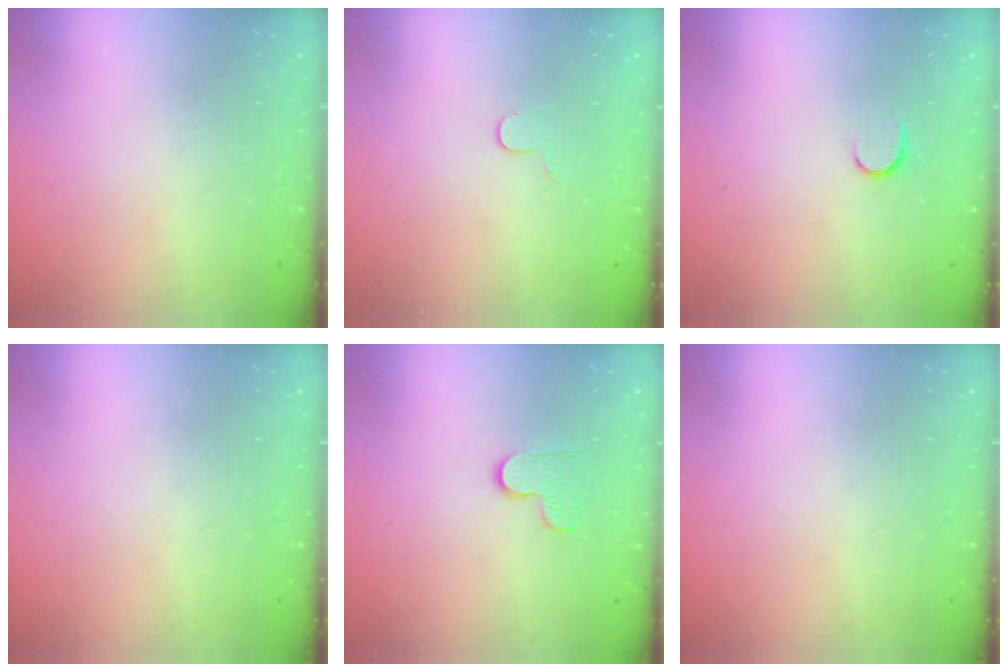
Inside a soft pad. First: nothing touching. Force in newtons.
{"total": 3.1, "press": 3.1, "slide": 0.4}
{"total": 4.4, "press": 4.4, "slide": 0.5}
{"total": 0.0}
{"total": 4.9, "press": 4.8, "slide": 0.4}
{"total": 0.0}